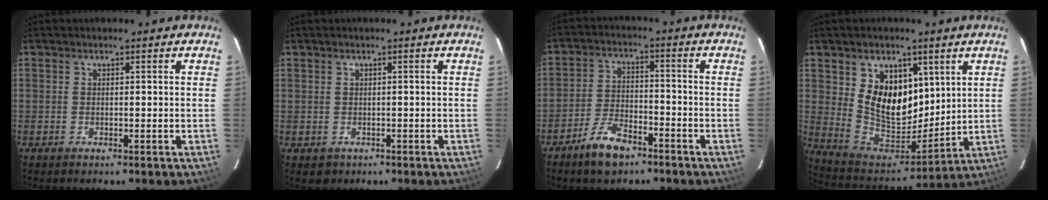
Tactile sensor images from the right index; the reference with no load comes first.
{"total": 2.2, "force": [-0.4, 2.1, 0.3], "torque": [-0.004, 0.000, 0.001]}
{"total": 8.0, "force": [-5.7, 3.4, 4.4], "torque": [-0.101, 0.005, -0.103]}
{"total": 14.7, "force": [5.3, 10.2, 9.1], "torque": [-0.168, -0.005, 0.117]}